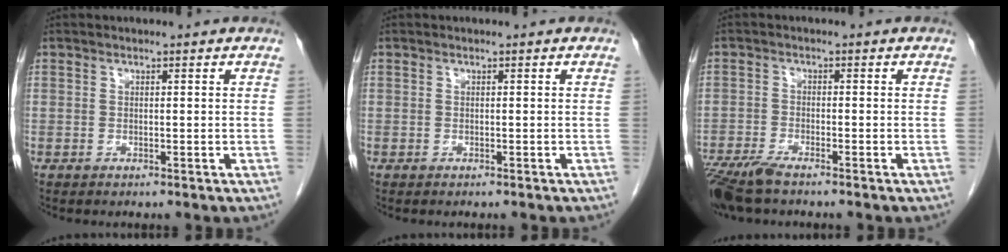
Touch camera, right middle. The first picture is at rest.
{"total": 0.8, "force": [-0.8, 0.2, 0.3], "torque": [-0.006, -0.002, -0.012]}
{"total": 6.3, "force": [-5.1, 1.0, 3.7], "torque": [-0.073, -0.017, -0.095]}